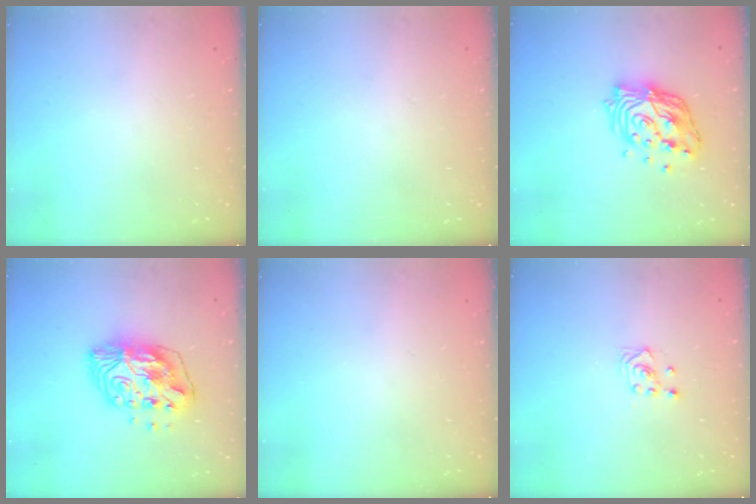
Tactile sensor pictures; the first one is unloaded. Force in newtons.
{"total": 0.0}
{"total": 14.8, "press": 14.7, "slide": 1.5}
{"total": 13.7, "press": 13.7, "slide": 1.0}
{"total": 0.0}
{"total": 3.0, "press": 2.6, "slide": 1.5}